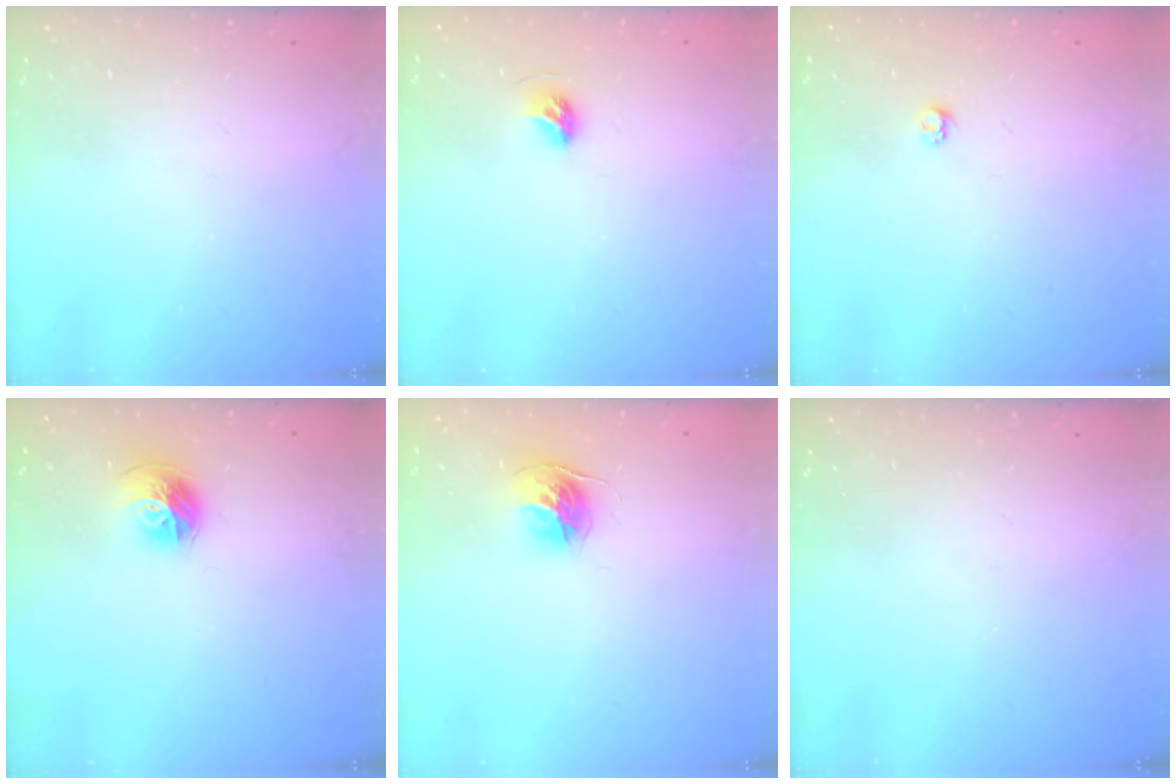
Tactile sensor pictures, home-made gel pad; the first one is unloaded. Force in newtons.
{"total": 4.9, "press": 4.8, "slide": 1.1}
{"total": 3.2, "press": 3.2, "slide": 0.3}
{"total": 10.0, "press": 9.9, "slide": 1.2}
{"total": 11.1, "press": 11.1, "slide": 0.9}
{"total": 0.0}